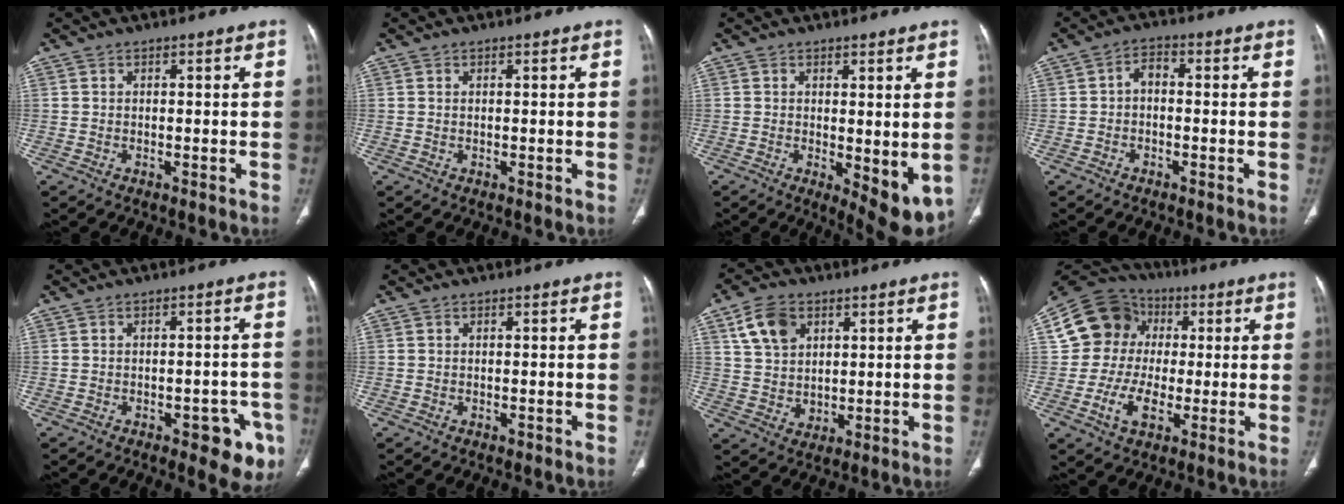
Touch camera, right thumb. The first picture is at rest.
{"total": 0.0}
{"total": 8.3, "force": [-1.2, 3.3, 7.6], "torque": [-0.091, -0.023, -0.006]}
{"total": 2.9, "force": [-0.5, 1.9, 2.2], "torque": [-0.030, 0.016, -0.018]}
{"total": 8.3, "force": [-3.8, 3.9, 6.3], "torque": [-0.046, 0.014, -0.041]}
{"total": 0.0}
{"total": 9.1, "force": [4.1, 6.6, 4.8], "torque": [-0.067, -0.016, 0.085]}
{"total": 14.7, "force": [1.3, 12.8, 7.1], "torque": [-0.103, 0.015, 0.020]}